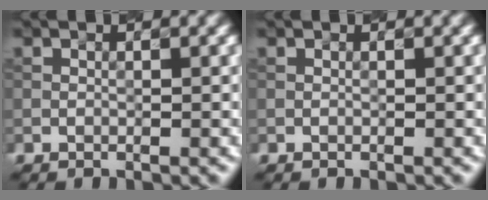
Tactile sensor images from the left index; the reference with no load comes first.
{"total": 0.0}